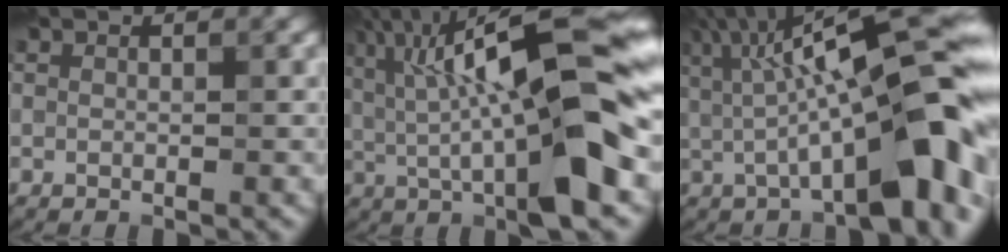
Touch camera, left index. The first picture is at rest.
{"total": 14.6, "force": [0.8, 3.3, 14.2], "torque": [-0.226, 0.024, 0.005]}
{"total": 13.7, "force": [-0.4, 3.8, 13.1], "torque": [-0.181, 0.029, -0.012]}